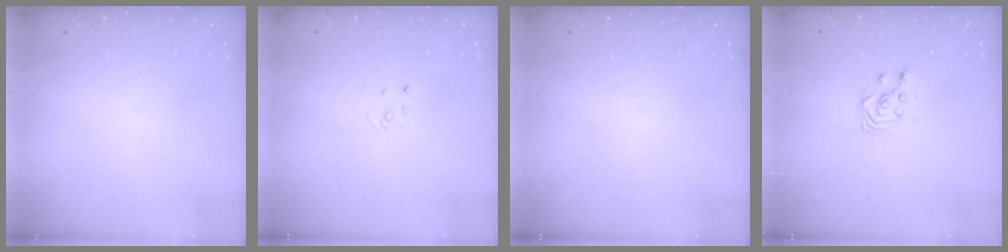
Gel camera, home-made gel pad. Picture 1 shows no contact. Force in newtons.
{"total": 1.9, "press": 1.9, "slide": 0.2}
{"total": 0.0}
{"total": 3.0, "press": 3.0, "slide": 0.2}